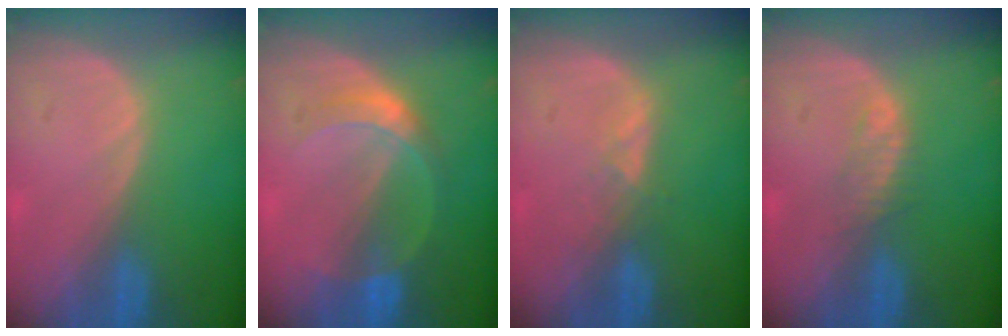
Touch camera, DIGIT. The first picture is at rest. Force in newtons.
{"total": 4.9, "press": 4.9, "slide": 0.6}
{"total": 1.6, "press": 1.6, "slide": 0.3}
{"total": 1.8, "press": 1.8, "slide": 0.1}